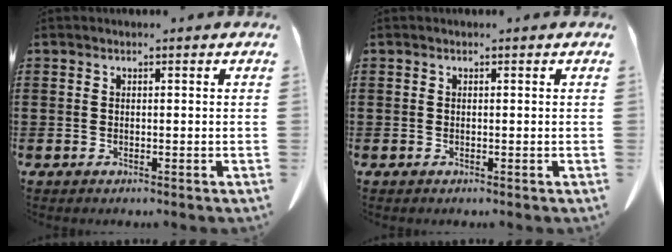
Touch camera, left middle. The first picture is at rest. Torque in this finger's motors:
{"motor_torque": [-0.01, 0.01, 0.00, 0.01]}